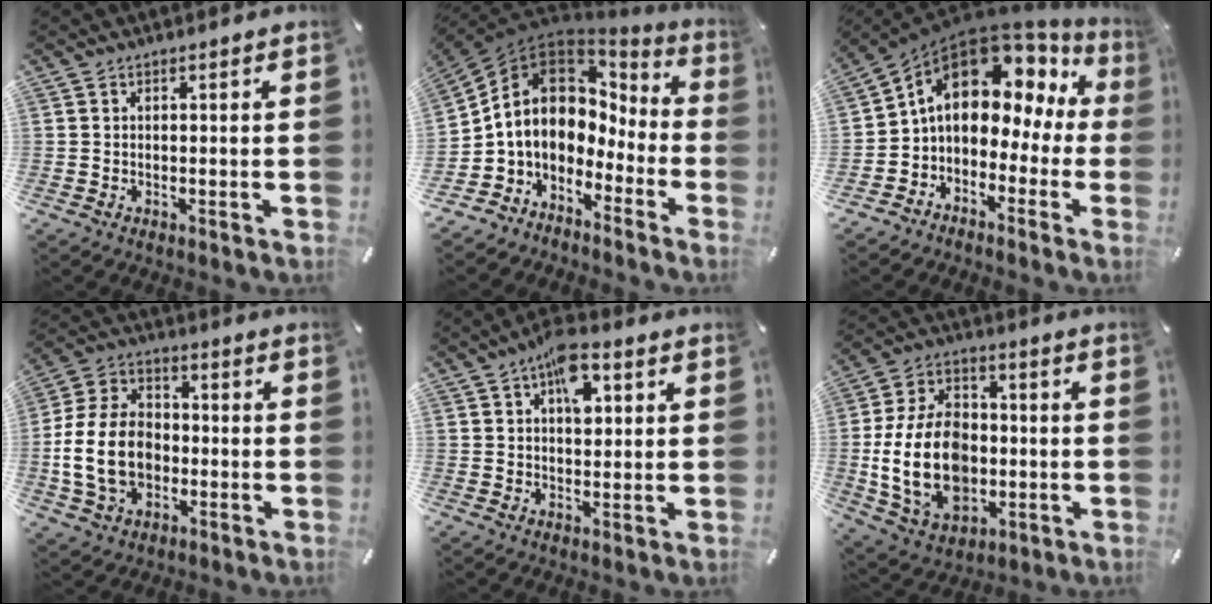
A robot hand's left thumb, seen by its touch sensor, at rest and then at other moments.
{"total": 9.8, "force": [0.5, 8.1, 5.4], "torque": [-0.118, -0.016, 0.003]}
{"total": 12.1, "force": [4.4, 8.5, 7.4], "torque": [-0.120, -0.026, 0.073]}
{"total": 15.2, "force": [-2.9, 11.2, 9.8], "torque": [-0.224, 0.013, -0.054]}
{"total": 8.3, "force": [3.1, 4.7, 6.1], "torque": [-0.085, -0.004, 0.051]}
{"total": 19.8, "force": [-2.4, 14.1, 13.7], "torque": [-0.291, 0.006, -0.037]}